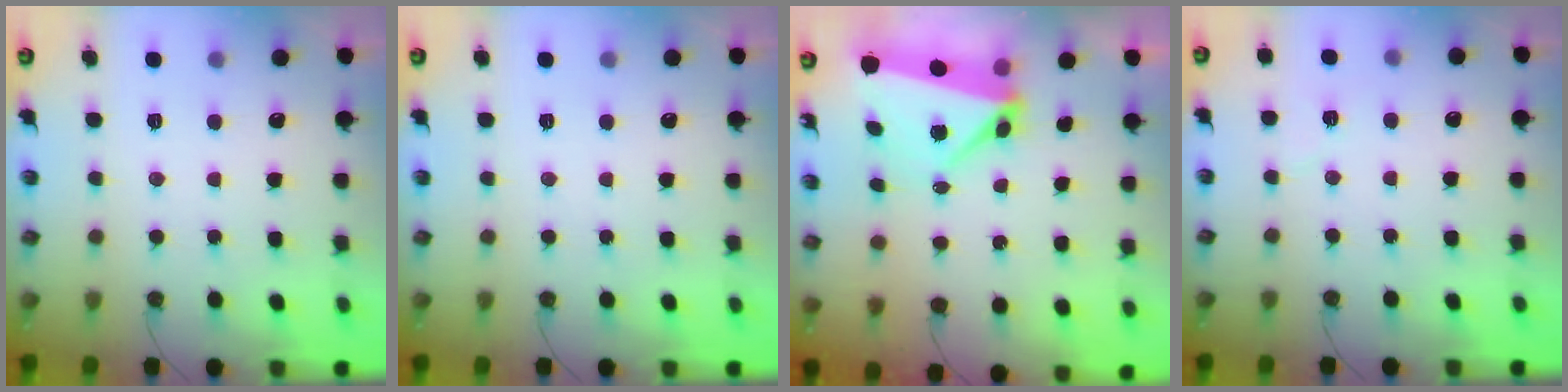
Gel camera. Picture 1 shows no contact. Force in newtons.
{"total": 0.0}
{"total": 6.3, "press": 6.2, "slide": 1.0}
{"total": 4.7, "press": 4.3, "slide": 2.0}